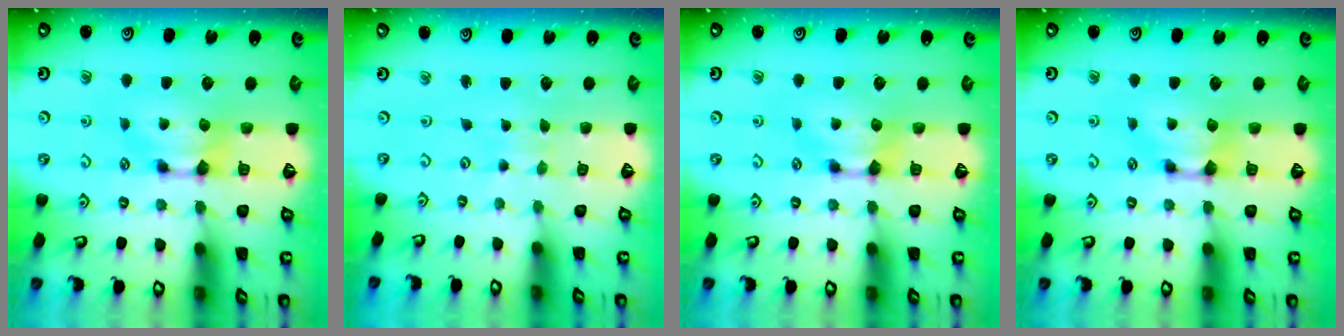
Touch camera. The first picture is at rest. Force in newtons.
{"total": 4.4, "press": 4.4, "slide": 0.2}
{"total": 0.0}
{"total": 0.6, "press": 0.0, "slide": 0.6}